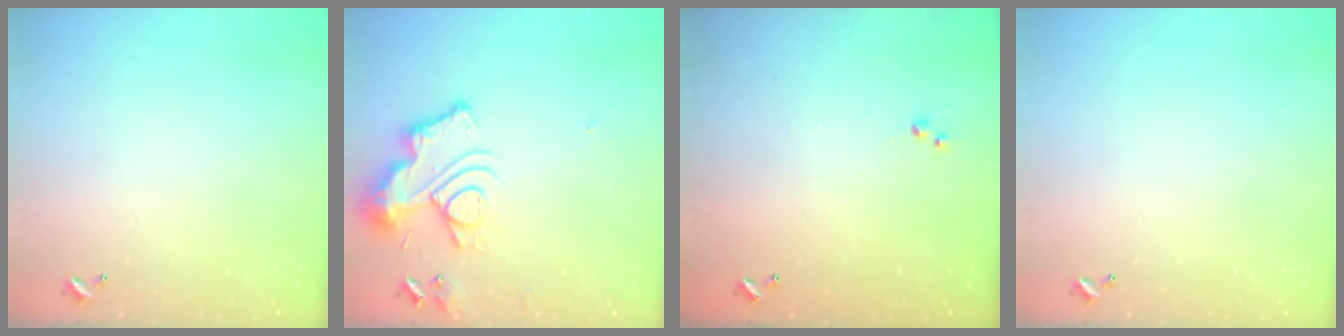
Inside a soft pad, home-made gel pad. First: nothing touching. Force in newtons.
{"total": 13.0, "press": 12.9, "slide": 1.3}
{"total": 3.0, "press": 3.0, "slide": 0.4}
{"total": 0.0}